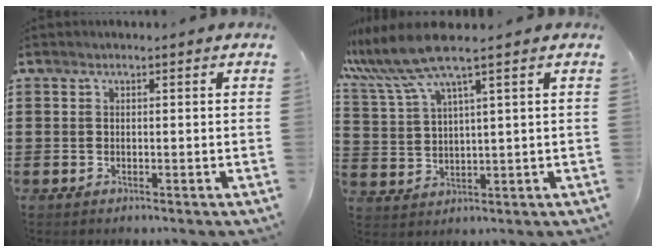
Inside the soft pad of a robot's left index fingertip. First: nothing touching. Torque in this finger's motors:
{"motor_torque": [2.14, 0.00, 0.72, 0.21]}